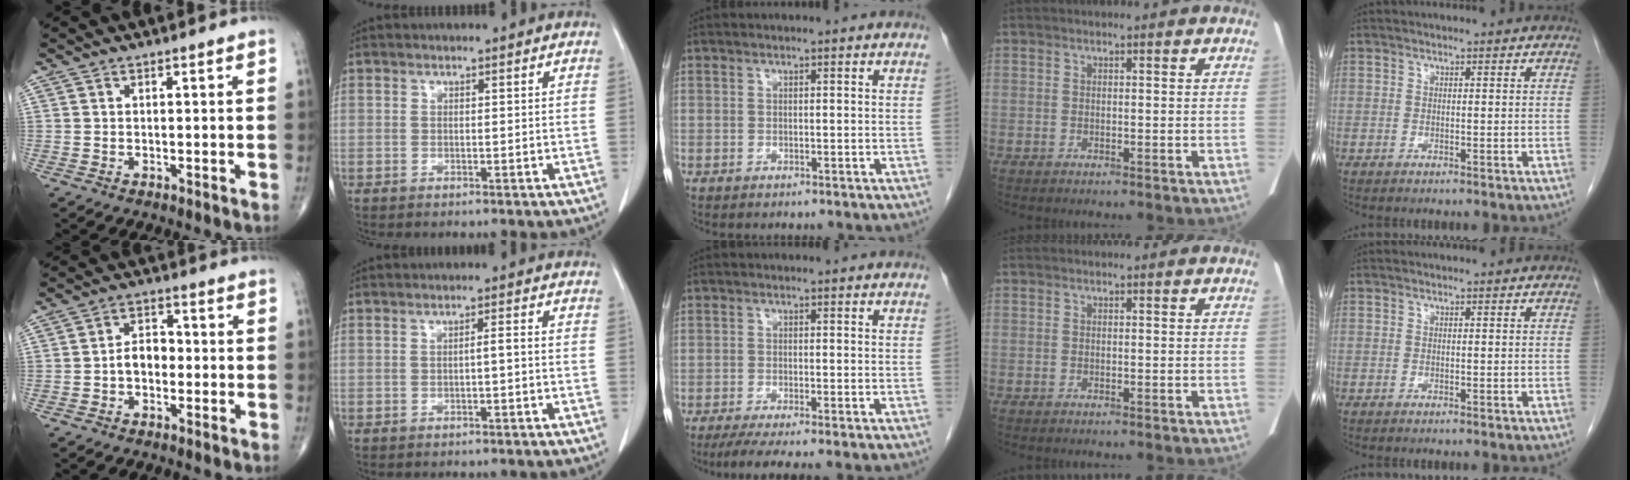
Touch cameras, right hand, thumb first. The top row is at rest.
{"thumb": {"total": 4.8, "force": [-1.0, 3.3, 3.4], "torque": [-0.039, 0.023, -0.027]}, "index": {"total": 1.5, "force": [-0.4, 0.1, 1.4], "torque": [-0.021, 0.003, -0.006]}, "middle": {"total": 5.1, "force": [-3.9, -0.3, 3.3], "torque": [-0.052, -0.014, -0.066]}}